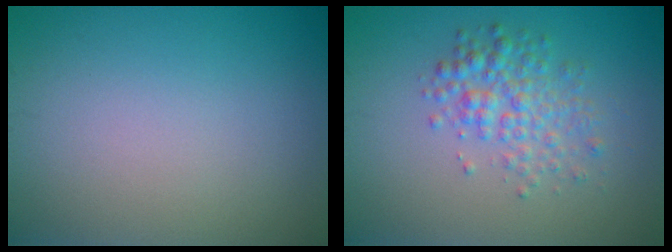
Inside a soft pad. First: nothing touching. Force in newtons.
{"total": 3.2, "press": 3.2, "slide": 0.0}